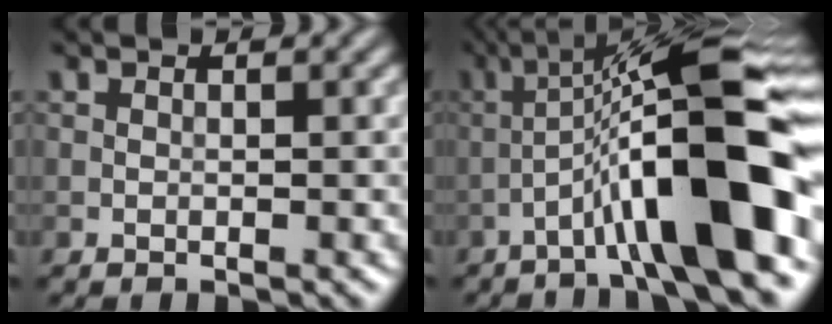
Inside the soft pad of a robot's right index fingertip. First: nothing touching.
{"total": 12.5, "force": [-4.0, 1.9, 11.7], "torque": [-0.176, 0.031, -0.060]}